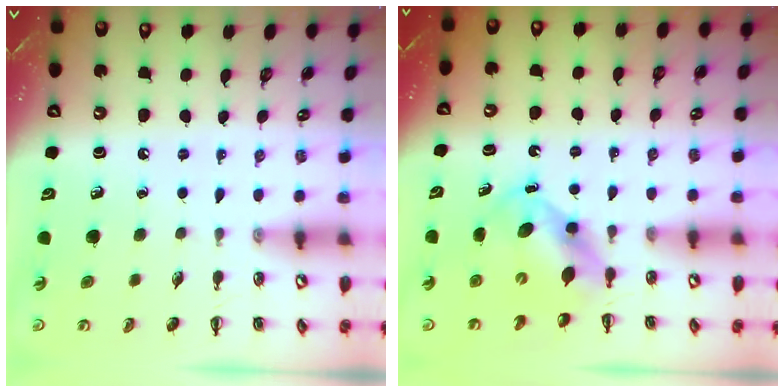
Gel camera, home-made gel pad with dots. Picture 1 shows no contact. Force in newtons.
{"total": 6.0, "press": 5.9, "slide": 0.7}